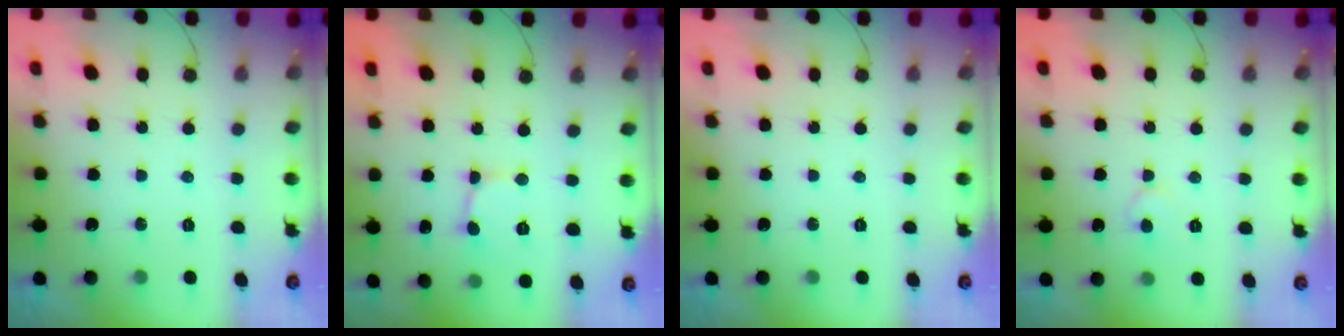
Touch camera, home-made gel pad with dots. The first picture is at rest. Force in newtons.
{"total": 2.2, "press": 2.2, "slide": 0.1}
{"total": 0.0}
{"total": 5.1, "press": 5.1, "slide": 0.5}